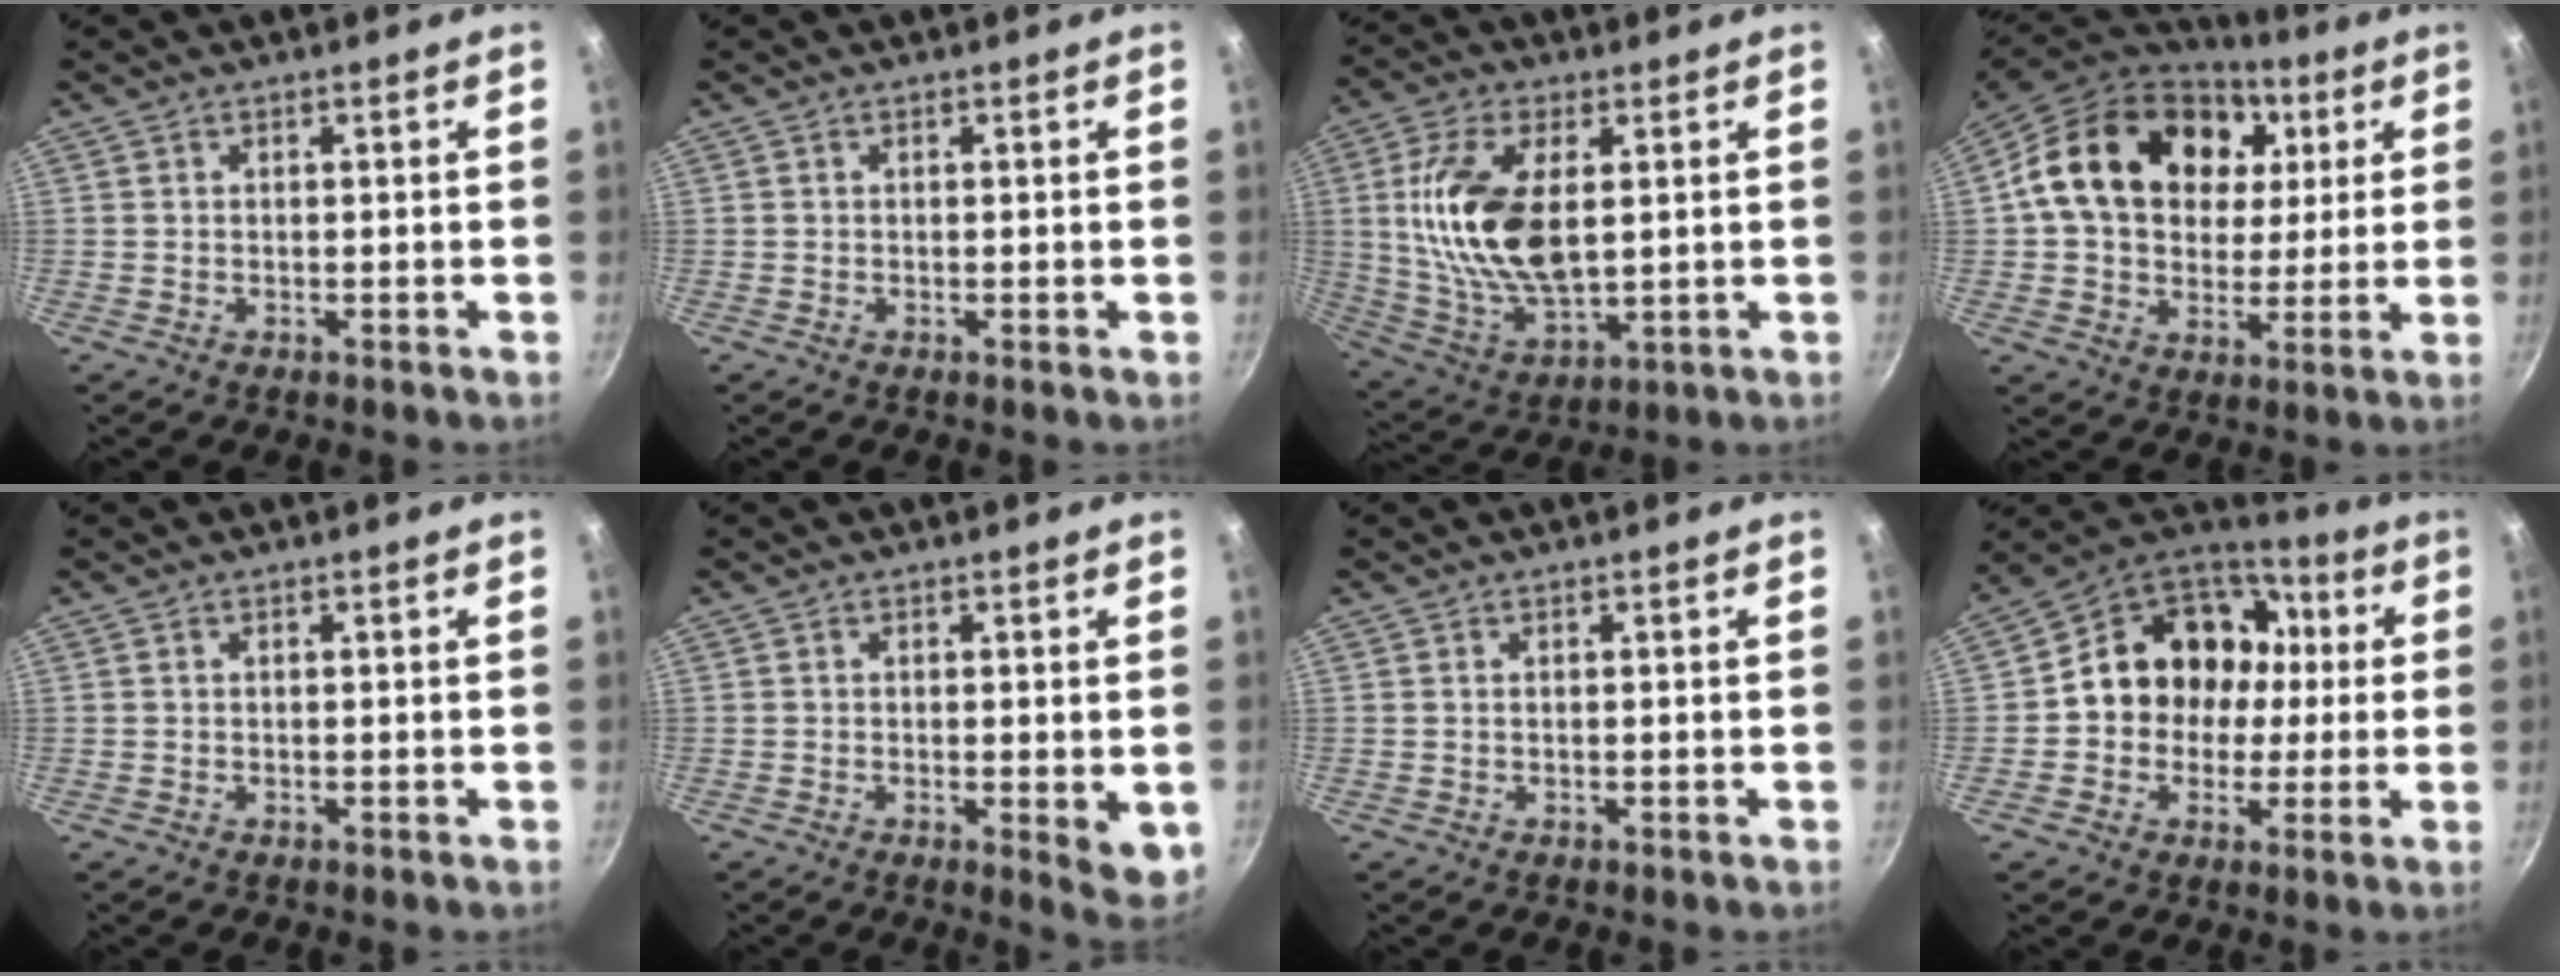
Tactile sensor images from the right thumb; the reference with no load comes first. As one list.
[{"total": 0.0}, {"total": 17.4, "force": [2.8, 9.0, 14.6], "torque": [-0.277, -0.010, 0.061]}, {"total": 22.9, "force": [6.6, 16.9, 14.0], "torque": [-0.226, 0.006, 0.106]}, {"total": 0.0}, {"total": 5.2, "force": [-0.6, 1.7, 4.9], "torque": [-0.057, -0.012, -0.007]}, {"total": 0.0}, {"total": 18.0, "force": [1.2, 15.3, 9.4], "torque": [-0.121, 0.048, 0.012]}]